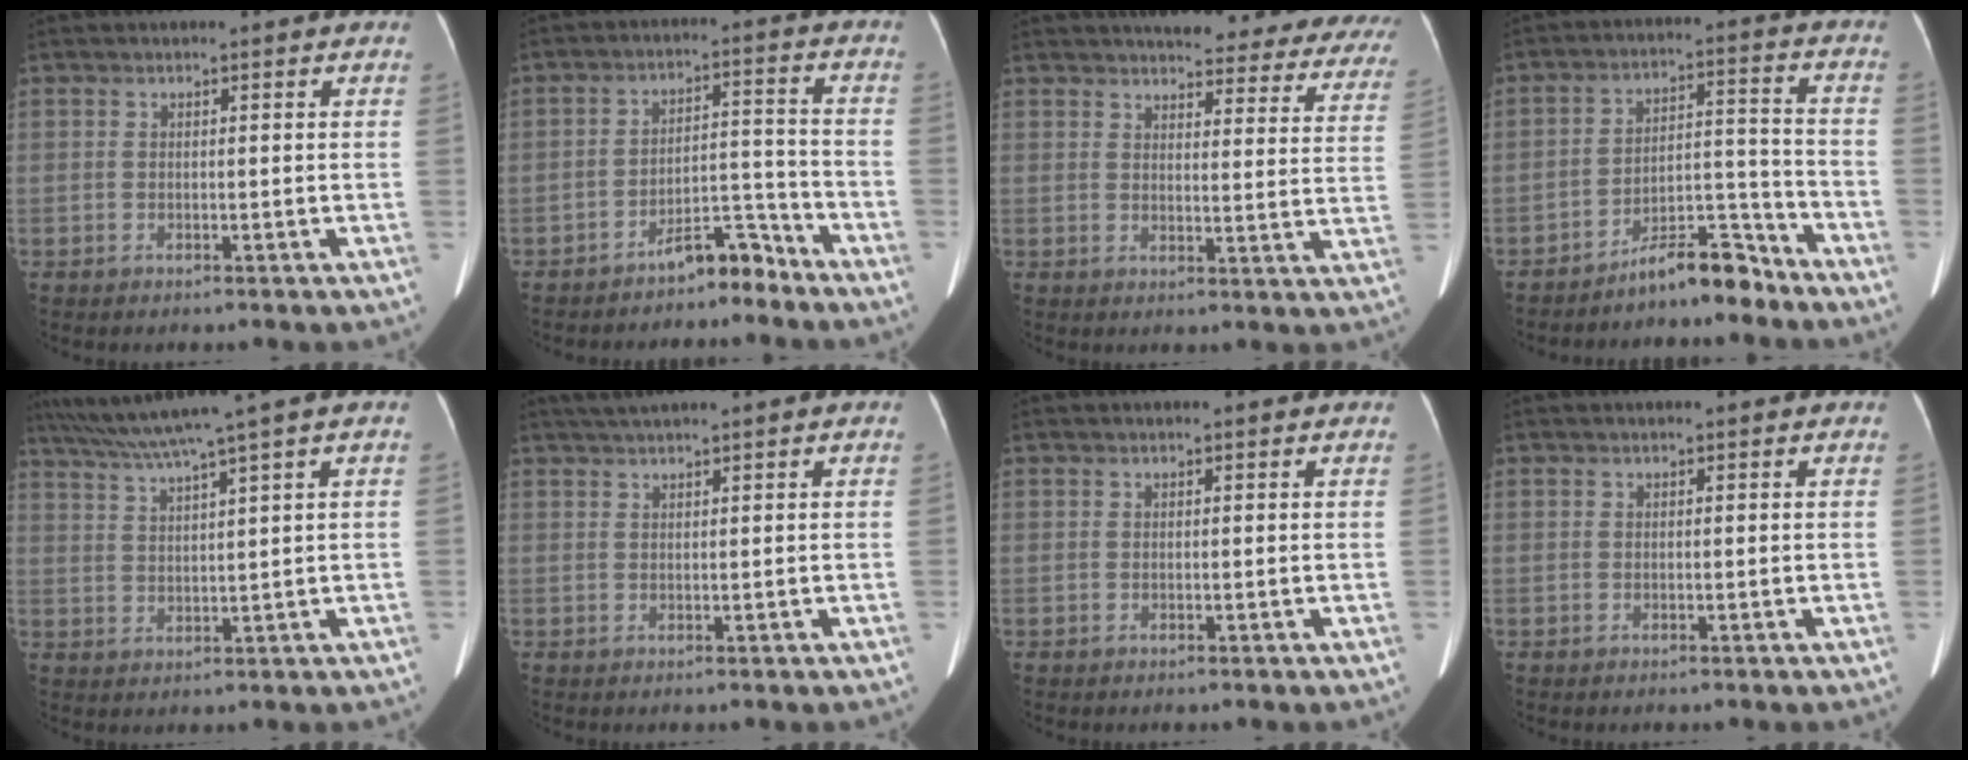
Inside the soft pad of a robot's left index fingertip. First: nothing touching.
{"total": 5.8, "force": [-5.1, 1.3, 2.3], "torque": [-0.033, 0.016, -0.087]}
{"total": 26.7, "force": [24.4, 6.0, 9.0], "torque": [-0.105, -0.066, 0.260]}
{"total": 7.8, "force": [-6.9, 1.5, 3.2], "torque": [-0.048, 0.027, -0.117]}
{"total": 8.7, "force": [6.7, -2.3, 5.0], "torque": [-0.087, 0.019, 0.115]}
{"total": 3.0, "force": [2.5, -0.6, 1.6], "torque": [-0.031, 0.019, 0.050]}
{"total": 1.0, "force": [0.9, 0.1, 0.4], "torque": [-0.006, 0.014, 0.010]}
{"total": 0.6, "force": [0.6, 0.1, 0.2], "torque": [-0.002, 0.012, 0.007]}